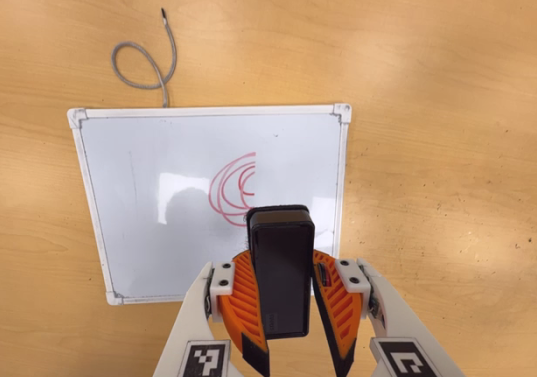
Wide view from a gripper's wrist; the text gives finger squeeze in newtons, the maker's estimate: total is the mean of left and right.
{"total": 11.9, "left": 11.1, "right": 12.6}